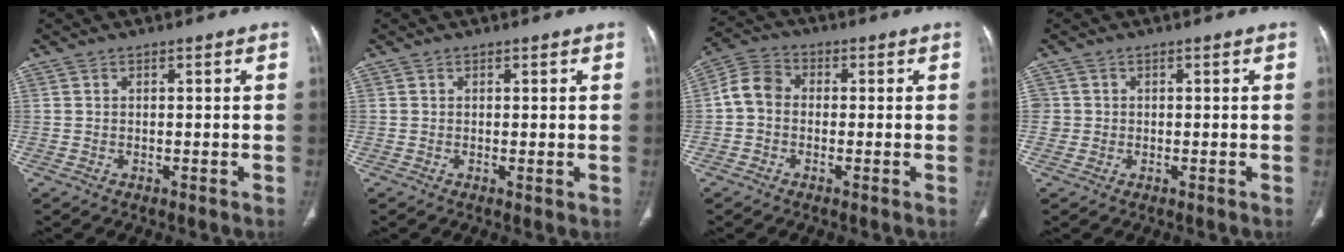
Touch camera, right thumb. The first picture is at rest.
{"total": 0.7, "force": [0.0, 0.2, 0.6], "torque": [-0.015, -0.005, 0.000]}
{"total": 6.1, "force": [-0.5, 4.9, 3.6], "torque": [-0.059, 0.019, -0.024]}
{"total": 2.0, "force": [0.0, 2.0, 0.1], "torque": [0.011, 0.007, 0.001]}